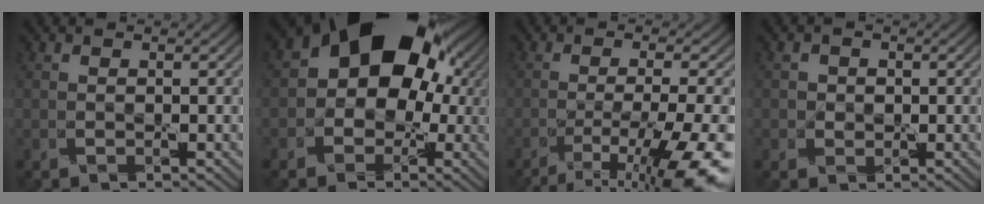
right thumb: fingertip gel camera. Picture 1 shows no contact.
{"total": 15.6, "force": [2.3, 12.0, 9.7], "torque": [-0.138, 0.001, 0.022]}
{"total": 12.2, "force": [-7.2, 2.7, 9.5], "torque": [-0.168, -0.007, -0.113]}
{"total": 1.7, "force": [0.1, 1.7, 0.1], "torque": [0.003, 0.004, -0.006]}